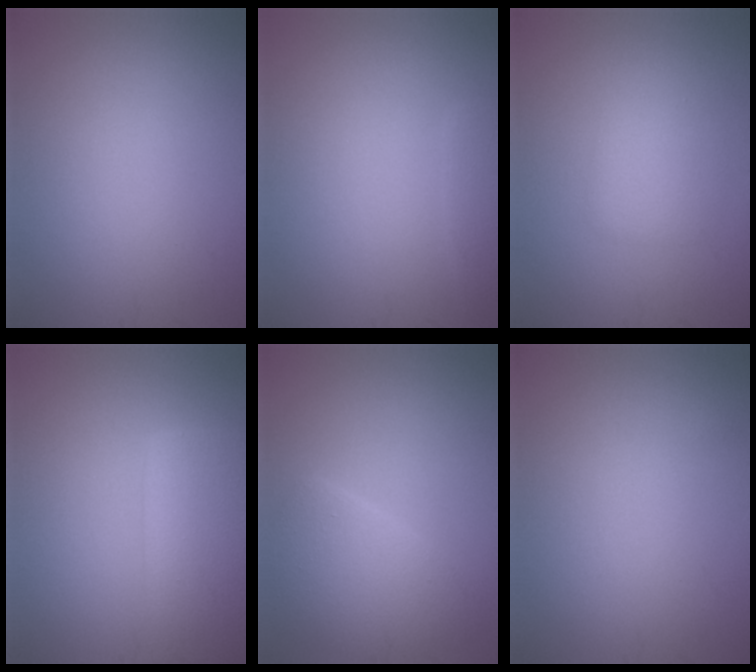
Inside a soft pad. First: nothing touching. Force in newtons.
{"total": 1.4, "press": 1.4, "slide": 0.1}
{"total": 2.3, "press": 2.3, "slide": 0.0}
{"total": 8.1, "press": 8.1, "slide": 0.3}
{"total": 4.3, "press": 4.3, "slide": 0.5}
{"total": 0.0}